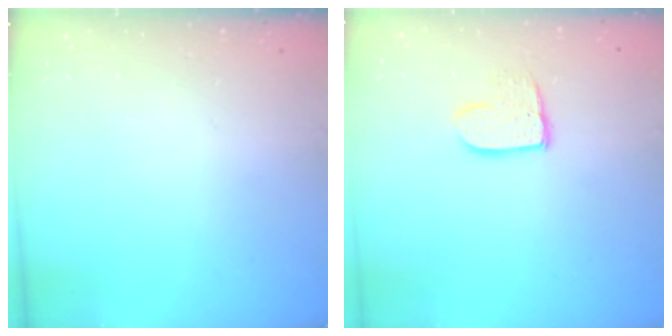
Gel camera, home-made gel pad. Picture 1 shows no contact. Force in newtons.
{"total": 9.0, "press": 9.0, "slide": 0.7}